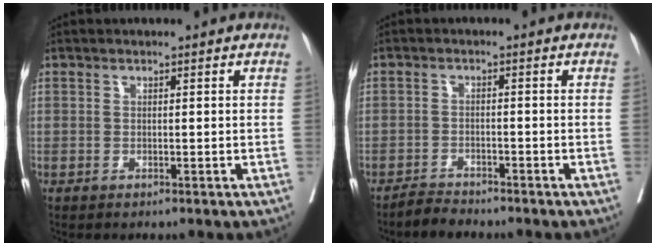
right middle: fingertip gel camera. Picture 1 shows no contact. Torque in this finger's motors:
{"motor_torque": [-0.07, -0.03, -0.06, -0.06]}